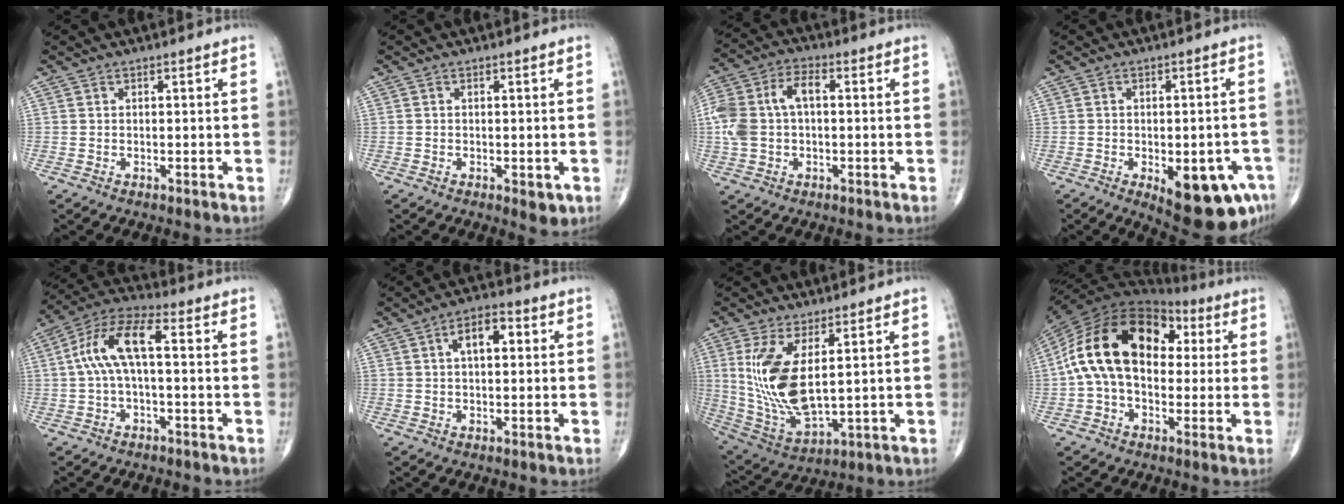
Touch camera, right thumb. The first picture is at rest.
{"total": 2.8, "force": [-0.9, 1.3, 2.3], "torque": [-0.021, -0.004, -0.009]}
{"total": 11.4, "force": [0.4, 7.0, 9.0], "torque": [-0.201, 0.037, 0.005]}
{"total": 13.9, "force": [-5.8, 5.8, 11.1], "torque": [-0.111, 0.012, -0.062]}
{"total": 10.3, "force": [0.5, 3.9, 9.5], "torque": [-0.202, 0.041, 0.004]}
{"total": 6.1, "force": [1.4, 3.1, 5.1], "torque": [-0.072, 0.013, 0.018]}
{"total": 14.4, "force": [3.1, 5.8, 12.8], "torque": [-0.264, -0.029, 0.080]}
{"total": 19.2, "force": [2.3, 12.4, 14.5], "torque": [-0.250, 0.043, 0.030]}